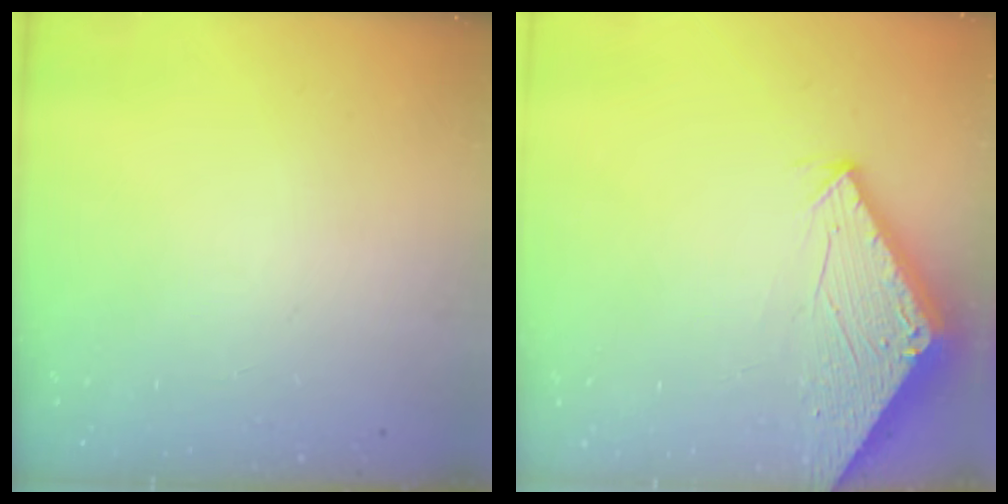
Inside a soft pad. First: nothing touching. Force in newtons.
{"total": 2.8, "press": 2.8, "slide": 0.1}